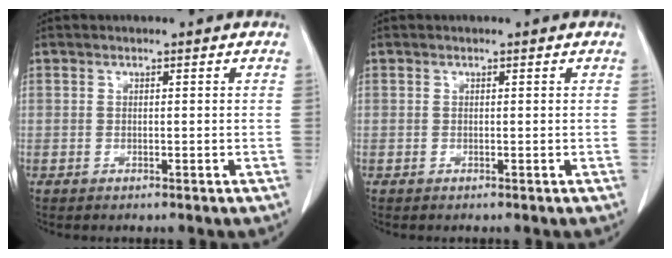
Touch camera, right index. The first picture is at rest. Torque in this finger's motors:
{"motor_torque": [0.02, -0.02, -0.01, 0.01]}